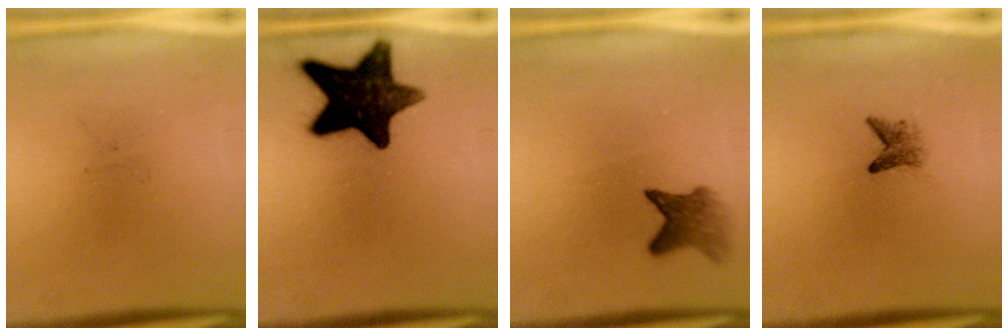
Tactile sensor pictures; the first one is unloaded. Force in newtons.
{"total": 14.9}
{"total": 3.9}
{"total": 2.0}